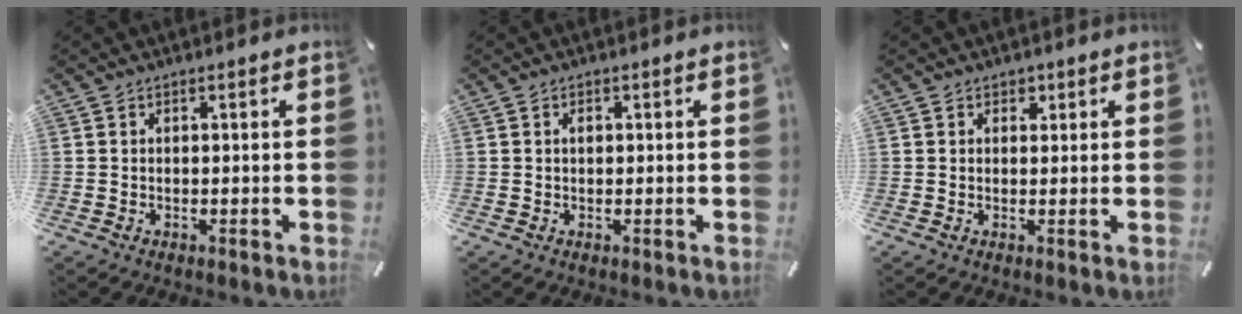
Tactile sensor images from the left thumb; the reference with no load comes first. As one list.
[{"total": 1.1, "force": [0.2, 0.7, 0.8], "torque": [-0.017, 0.003, 0.003]}, {"total": 1.6, "force": [0.7, 1.4, 0.3], "torque": [0.008, -0.002, 0.007]}]